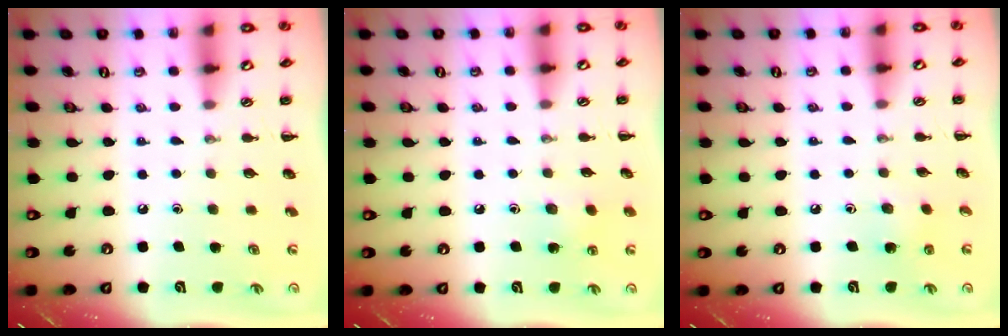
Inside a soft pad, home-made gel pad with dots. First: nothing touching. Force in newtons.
{"total": 7.7, "press": 7.5, "slide": 2.0}
{"total": 3.7, "press": 3.6, "slide": 0.9}